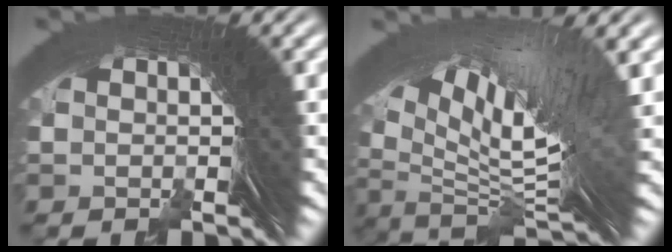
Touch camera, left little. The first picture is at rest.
{"total": 10.6, "force": [2.9, 4.1, 9.3], "torque": [-0.142, 0.006, 0.055]}